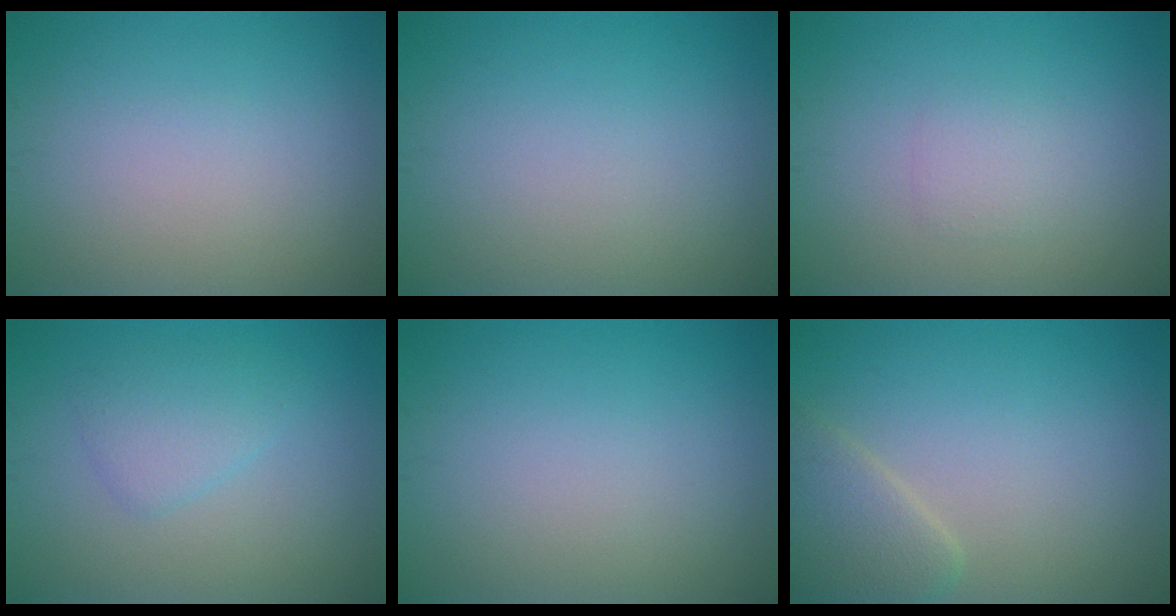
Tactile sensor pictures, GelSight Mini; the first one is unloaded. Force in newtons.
{"total": 0.0}
{"total": 1.4, "press": 1.4, "slide": 0.1}
{"total": 2.3, "press": 2.3, "slide": 0.1}
{"total": 0.0}
{"total": 3.0, "press": 3.0, "slide": 0.3}